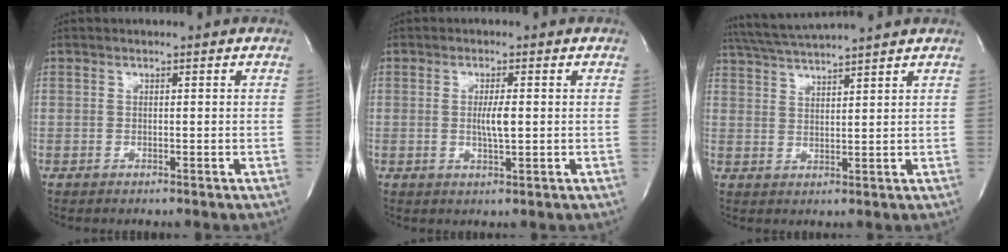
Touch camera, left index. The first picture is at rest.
{"total": 2.8, "force": [-0.3, 0.3, 2.8], "torque": [-0.053, -0.013, -0.006]}
{"total": 8.1, "force": [7.4, -1.4, 2.9], "torque": [-0.059, 0.011, 0.126]}